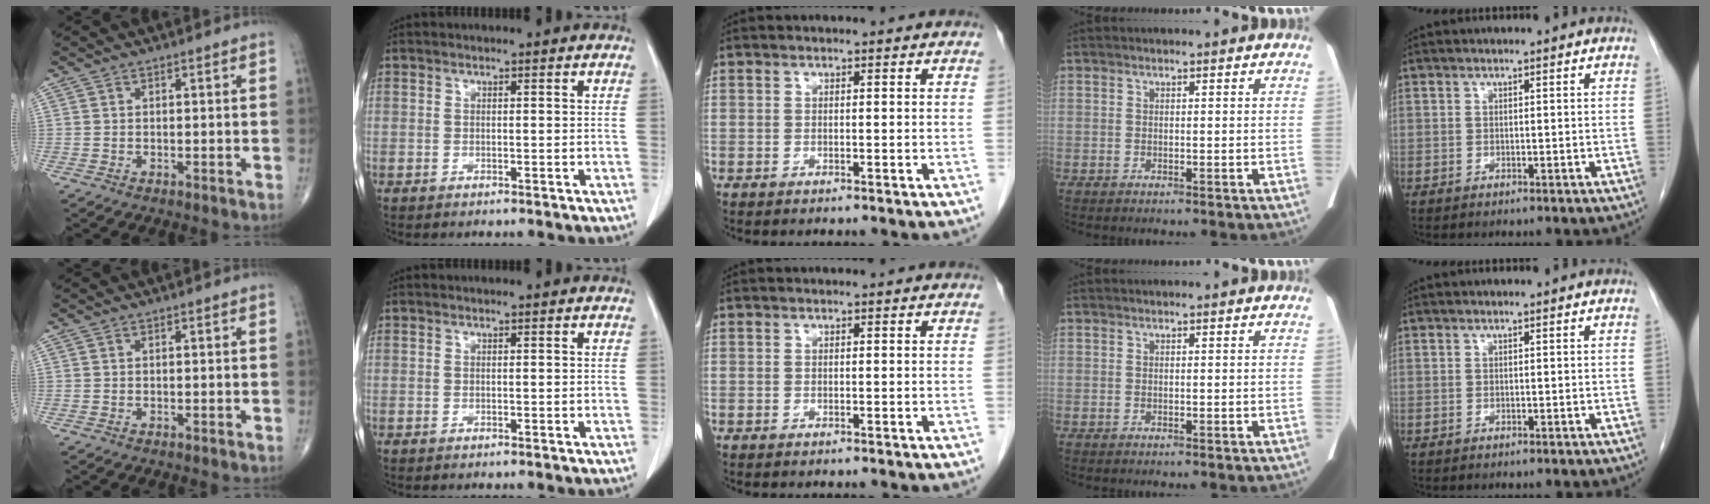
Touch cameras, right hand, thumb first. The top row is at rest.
{}